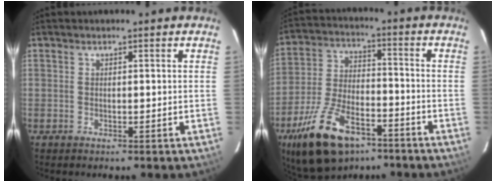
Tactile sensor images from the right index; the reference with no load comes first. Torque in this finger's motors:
{"motor_torque": [1.05, -1.09, 0.78, 0.17]}